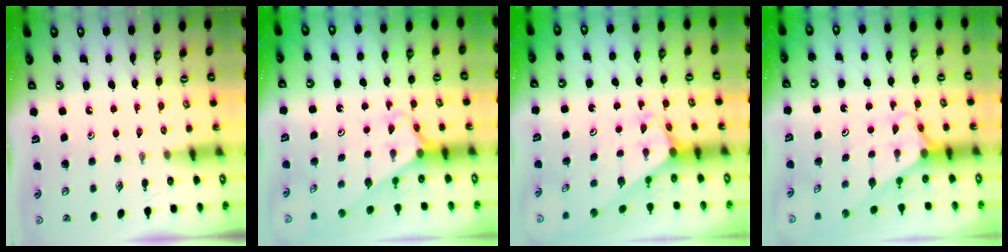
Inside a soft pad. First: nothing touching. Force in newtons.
{"total": 2.7, "press": 2.7, "slide": 0.1}
{"total": 2.0, "press": 2.0, "slide": 0.1}
{"total": 2.6, "press": 2.6, "slide": 0.2}